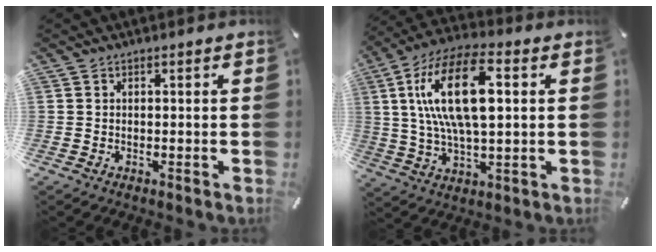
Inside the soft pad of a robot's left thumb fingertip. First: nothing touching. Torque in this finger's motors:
{"motor_torque": [2.43, 2.58, 2.13, -0.64, 0.69]}